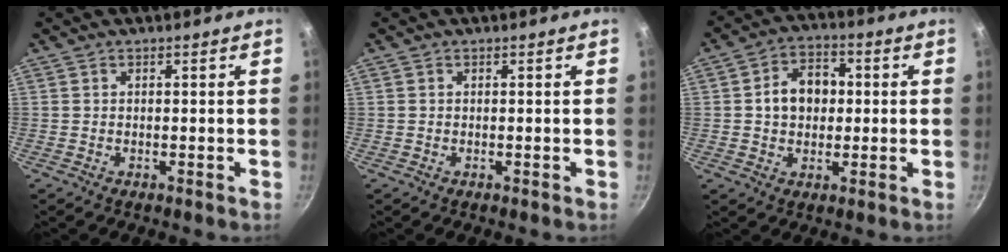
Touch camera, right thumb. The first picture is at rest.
{"total": 0.0}
{"total": 9.0, "force": [0.6, 6.9, 5.8], "torque": [-0.060, 0.015, 0.001]}